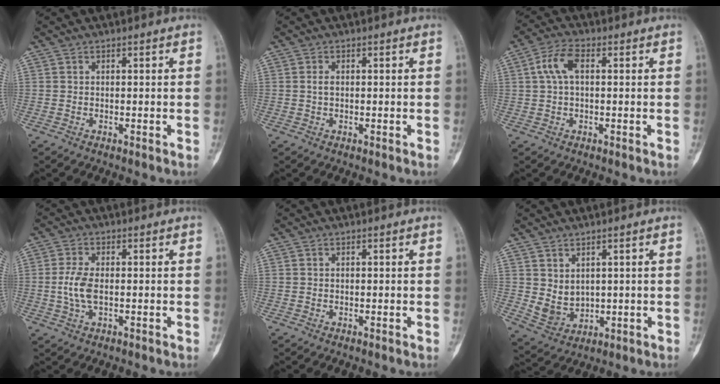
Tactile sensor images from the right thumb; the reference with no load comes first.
{"total": 1.3, "force": [-0.1, 0.6, 1.1], "torque": [-0.022, 0.001, -0.002]}
{"total": 5.6, "force": [1.0, 2.8, 4.8], "torque": [-0.105, 0.016, 0.014]}
{"total": 5.4, "force": [-0.5, 2.6, 4.7], "torque": [-0.110, 0.006, -0.012]}
{"total": 0.0}
{"total": 5.5, "force": [1.1, 4.2, 3.4], "torque": [-0.046, -0.018, 0.042]}